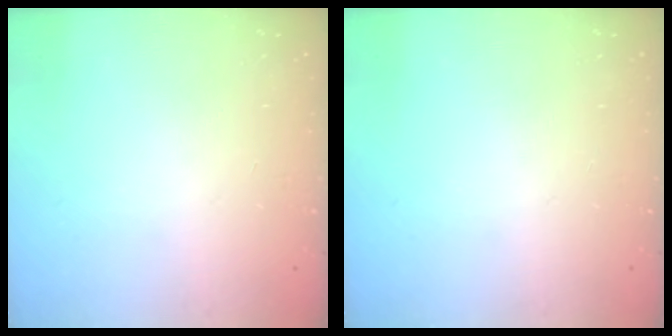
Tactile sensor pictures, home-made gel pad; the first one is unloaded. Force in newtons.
{"total": 0.0}